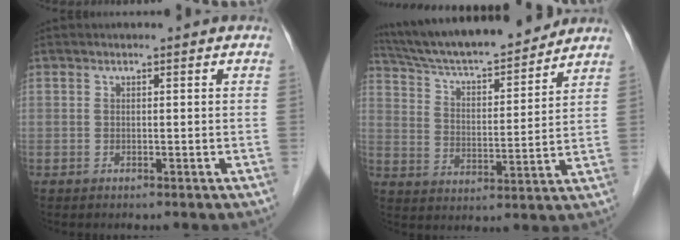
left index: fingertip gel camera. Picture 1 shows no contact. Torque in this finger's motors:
{"motor_torque": [0.10, -0.44, 0.34, 0.07]}